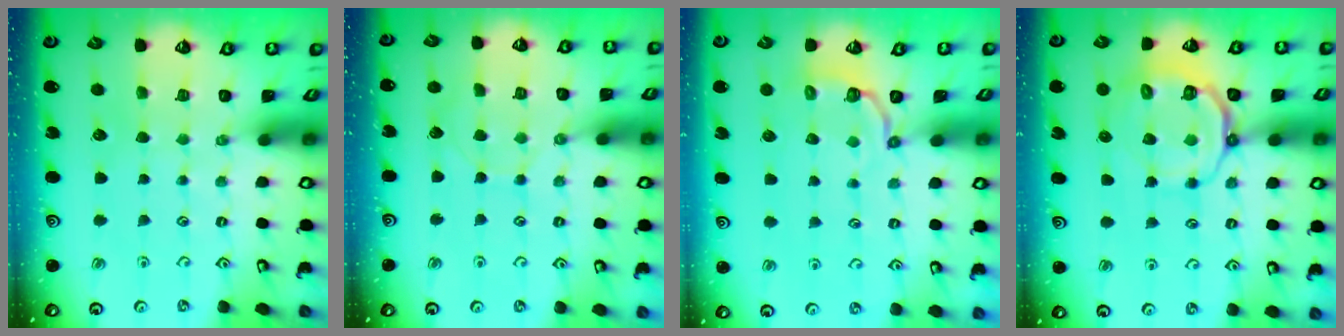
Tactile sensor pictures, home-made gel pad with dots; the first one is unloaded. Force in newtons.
{"total": 4.3, "press": 4.3, "slide": 0.1}
{"total": 3.1, "press": 1.5, "slide": 2.7}
{"total": 9.0, "press": 8.8, "slide": 2.1}